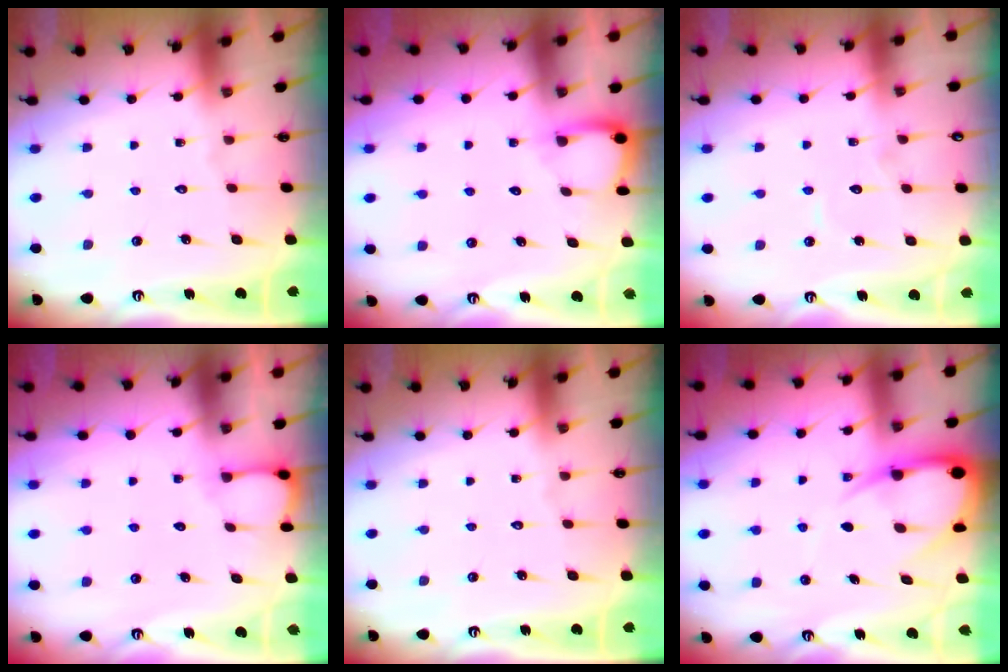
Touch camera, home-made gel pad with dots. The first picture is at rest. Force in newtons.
{"total": 4.2, "press": 4.2, "slide": 0.4}
{"total": 4.7, "press": 4.7, "slide": 0.4}
{"total": 2.7, "press": 2.7, "slide": 0.3}
{"total": 0.0}
{"total": 9.9, "press": 9.8, "slide": 1.0}